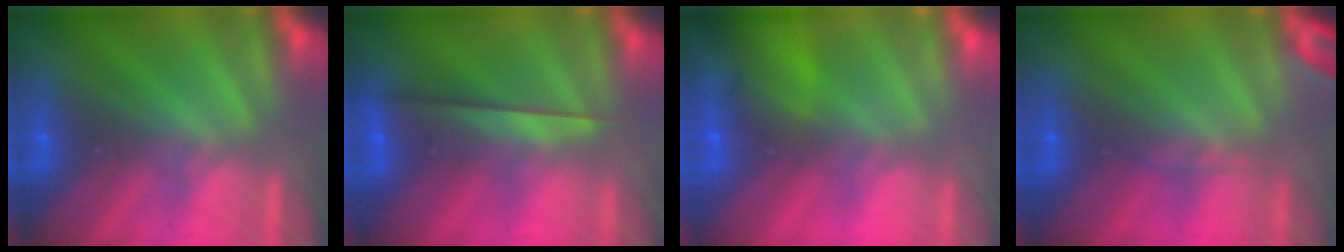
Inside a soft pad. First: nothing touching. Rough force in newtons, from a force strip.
{"total": 2.2}
{"total": 7.8}
{"total": 2.8}